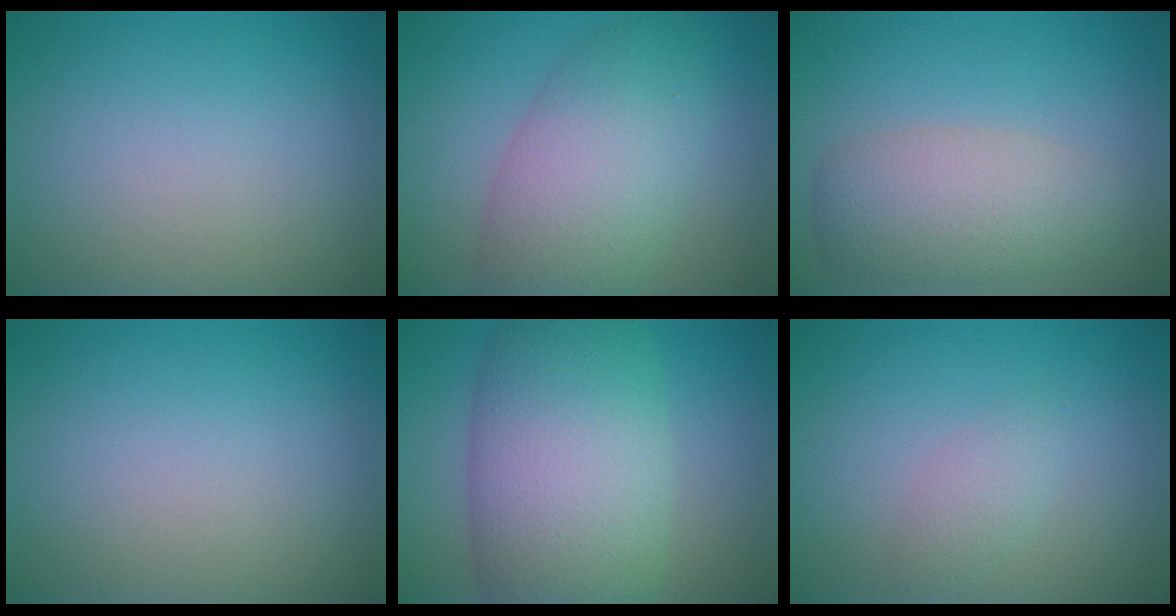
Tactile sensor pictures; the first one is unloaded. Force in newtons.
{"total": 7.3, "press": 7.3, "slide": 0.4}
{"total": 4.6, "press": 4.6, "slide": 0.1}
{"total": 0.0}
{"total": 11.2, "press": 11.2, "slide": 0.4}
{"total": 1.4, "press": 1.4, "slide": 0.1}